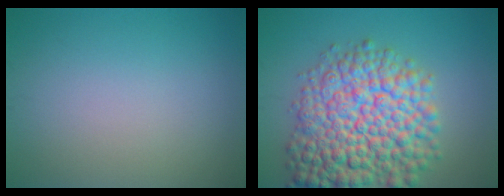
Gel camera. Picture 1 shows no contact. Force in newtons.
{"total": 11.9, "press": 11.9, "slide": 0.4}